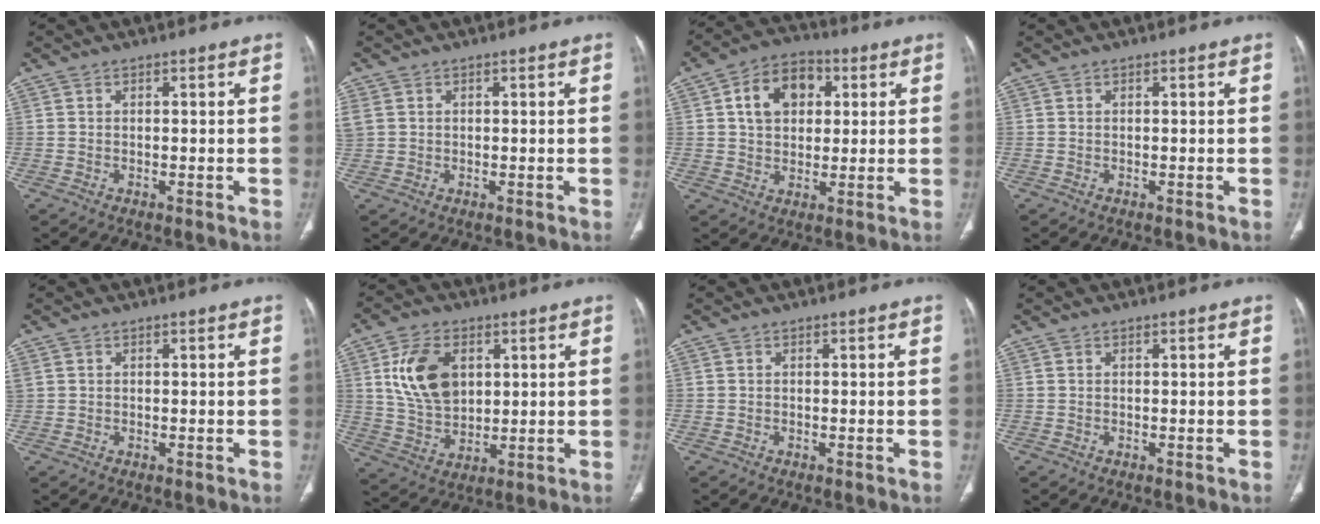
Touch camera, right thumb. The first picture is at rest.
{"total": 4.6, "force": [0.9, 3.8, 2.5], "torque": [-0.085, 0.013, 0.031]}
{"total": 11.0, "force": [3.0, 8.0, 7.0], "torque": [-0.087, 0.005, 0.042]}
{"total": 0.0}
{"total": 1.4, "force": [0.3, 1.2, 0.8], "torque": [-0.030, 0.016, 0.016]}
{"total": 12.6, "force": [3.6, 8.4, 8.7], "torque": [-0.142, -0.013, 0.075]}
{"total": 0.0}
{"total": 0.0}